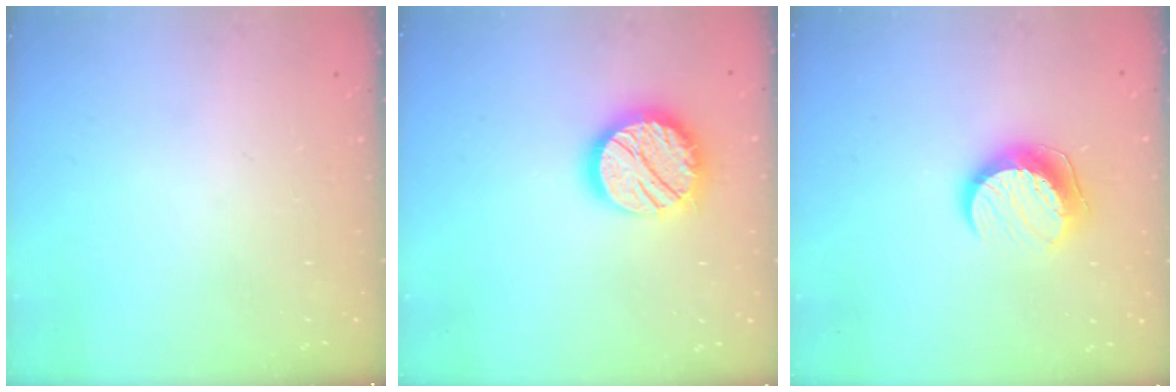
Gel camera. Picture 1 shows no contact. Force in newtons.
{"total": 16.4, "press": 16.4, "slide": 1.3}
{"total": 10.1, "press": 10.1, "slide": 0.9}